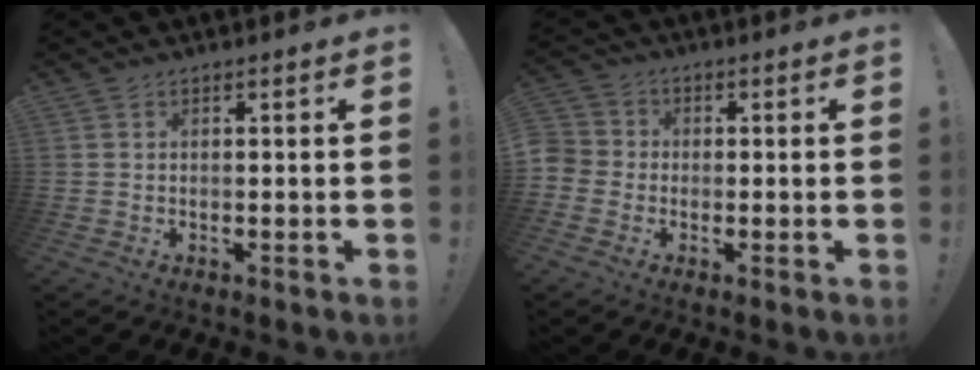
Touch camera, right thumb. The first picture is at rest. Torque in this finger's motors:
{"motor_torque": [0.08, 1.31, 1.50, -0.23, 0.62]}